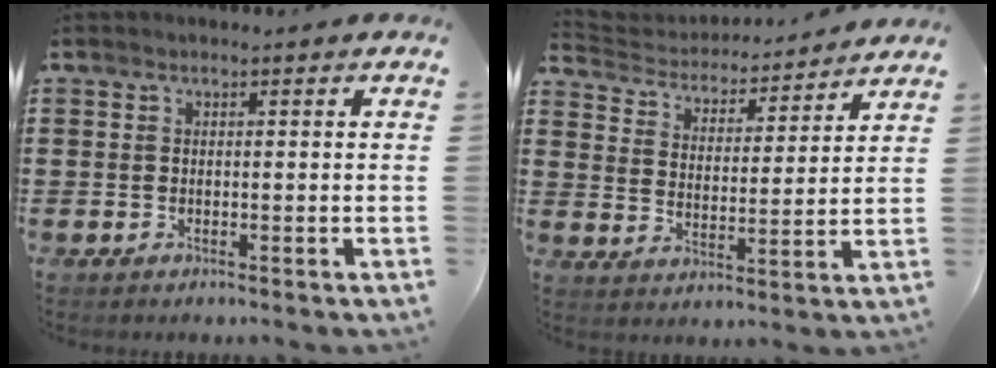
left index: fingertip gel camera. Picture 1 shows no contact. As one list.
[{"total": 3.8, "force": [3.7, 0.6, 0.0], "torque": [-0.025, -0.028, 0.057]}]